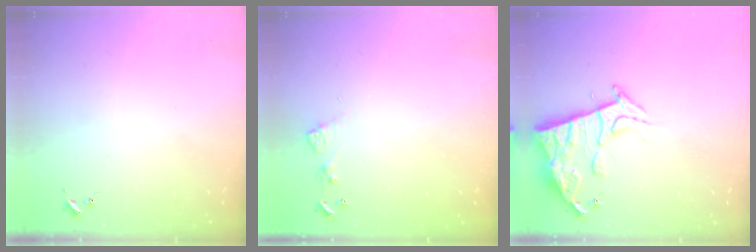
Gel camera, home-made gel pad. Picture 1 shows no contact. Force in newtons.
{"total": 4.5, "press": 4.5, "slide": 0.5}
{"total": 12.4, "press": 12.4, "slide": 1.2}